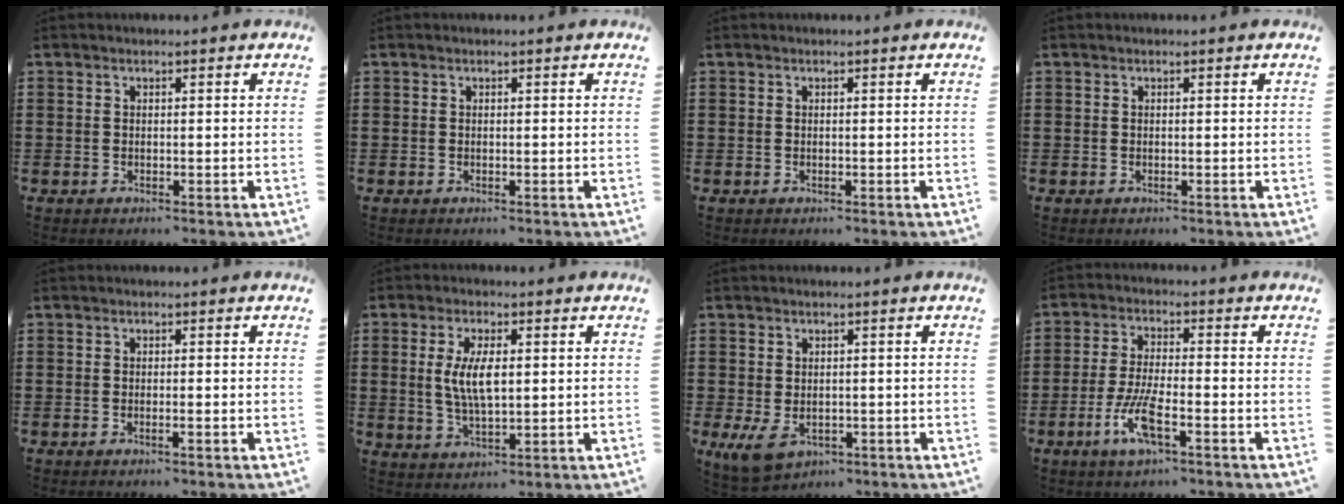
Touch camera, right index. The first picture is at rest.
{"total": 0.0}
{"total": 0.0}
{"total": 0.0}
{"total": 0.8, "force": [-0.5, -0.2, 0.6], "torque": [-0.011, -0.004, -0.009]}
{"total": 6.4, "force": [0.7, 2.5, 5.8], "torque": [-0.130, 0.003, 0.005]}
{"total": 3.1, "force": [-1.1, 1.8, 2.2], "torque": [-0.064, -0.007, -0.025]}
{"total": 6.9, "force": [-3.3, 1.3, 6.0], "torque": [-0.143, -0.018, -0.068]}